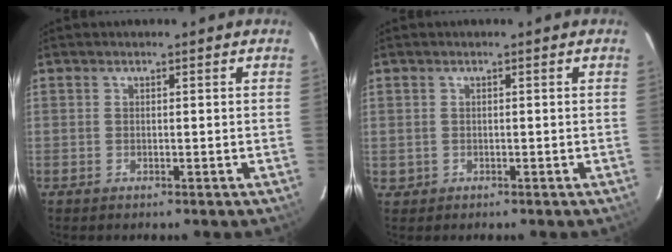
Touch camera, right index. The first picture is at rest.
{"total": 1.4, "force": [-0.1, 1.4, 0.1], "torque": [-0.001, 0.003, 0.002]}